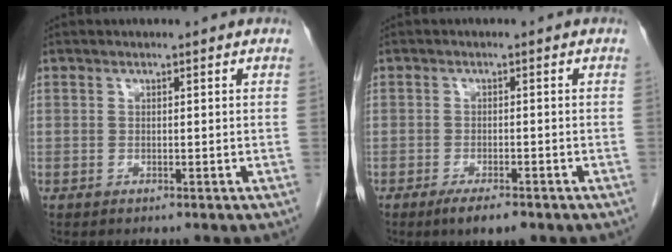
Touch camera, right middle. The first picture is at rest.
{"total": 3.8, "force": [-2.6, 0.8, 2.7], "torque": [-0.048, -0.006, -0.040]}